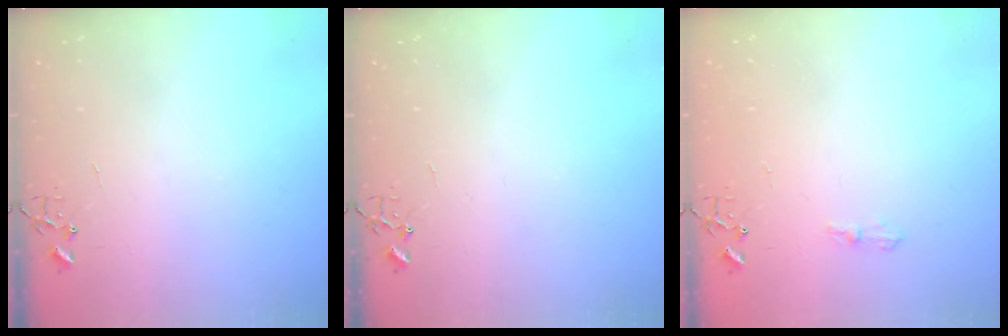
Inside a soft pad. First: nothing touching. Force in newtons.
{"total": 0.0}
{"total": 6.1, "press": 6.1, "slide": 0.6}